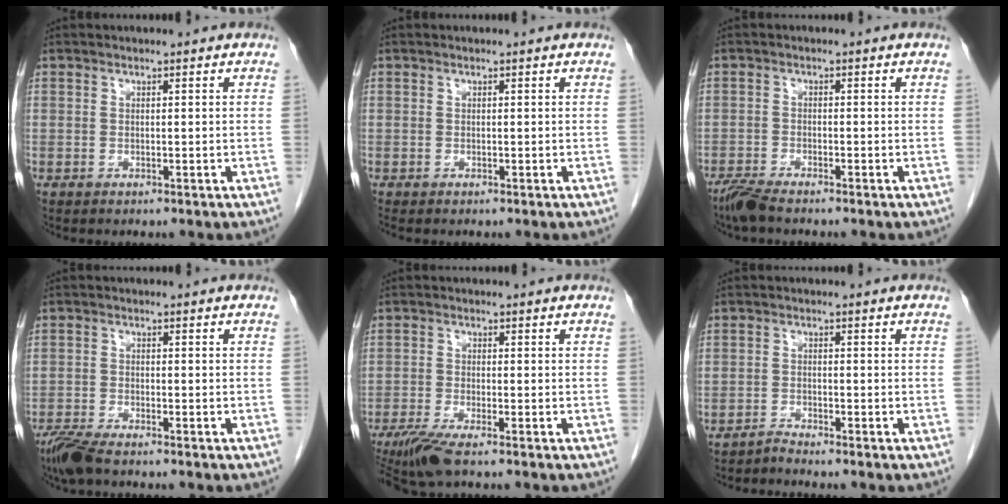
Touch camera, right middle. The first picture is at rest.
{"total": 0.0}
{"total": 3.1, "force": [-2.7, 0.2, 1.5], "torque": [-0.036, -0.010, -0.054]}
{"total": 4.2, "force": [-3.5, 0.6, 2.3], "torque": [-0.052, -0.013, -0.067]}
{"total": 5.1, "force": [-3.8, 0.2, 3.4], "torque": [-0.066, -0.015, -0.072]}
{"total": 1.4, "force": [-1.3, -0.4, -0.2], "torque": [0.006, -0.006, -0.026]}